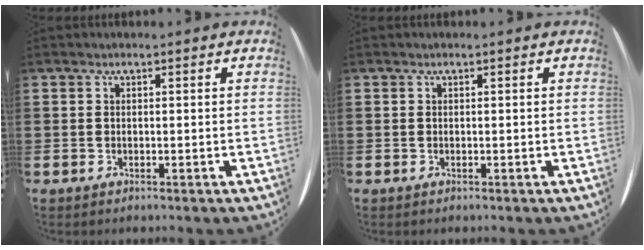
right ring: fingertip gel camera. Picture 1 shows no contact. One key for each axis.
{"total": 0.0}